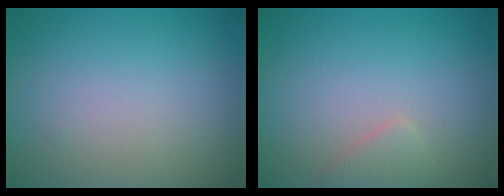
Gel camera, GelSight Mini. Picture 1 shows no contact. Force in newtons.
{"total": 1.3, "press": 1.3, "slide": 0.1}